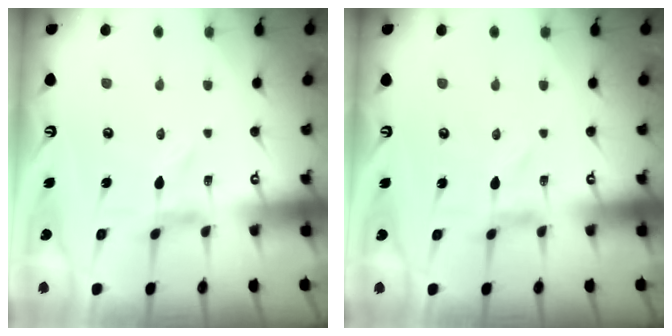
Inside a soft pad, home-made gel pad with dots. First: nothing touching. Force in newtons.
{"total": 0.0}